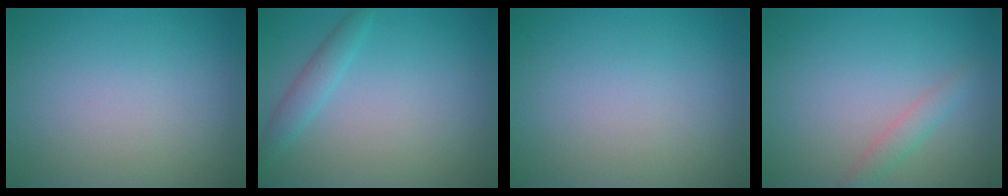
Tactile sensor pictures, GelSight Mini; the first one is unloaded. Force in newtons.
{"total": 1.8, "press": 1.8, "slide": 0.2}
{"total": 0.0}
{"total": 1.5, "press": 1.5, "slide": 0.1}